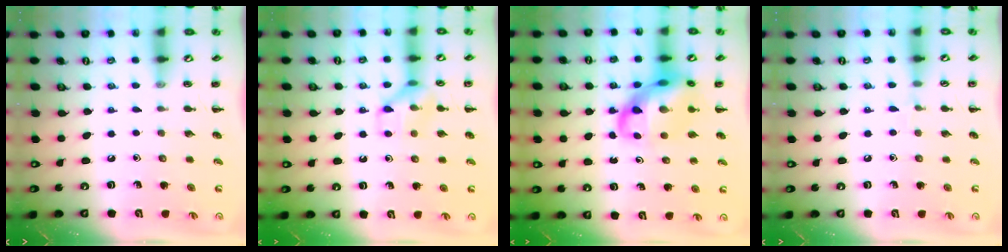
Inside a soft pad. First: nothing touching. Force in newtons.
{"total": 9.1, "press": 9.1, "slide": 0.4}
{"total": 13.2, "press": 12.8, "slide": 3.4}
{"total": 3.1, "press": 2.9, "slide": 1.2}